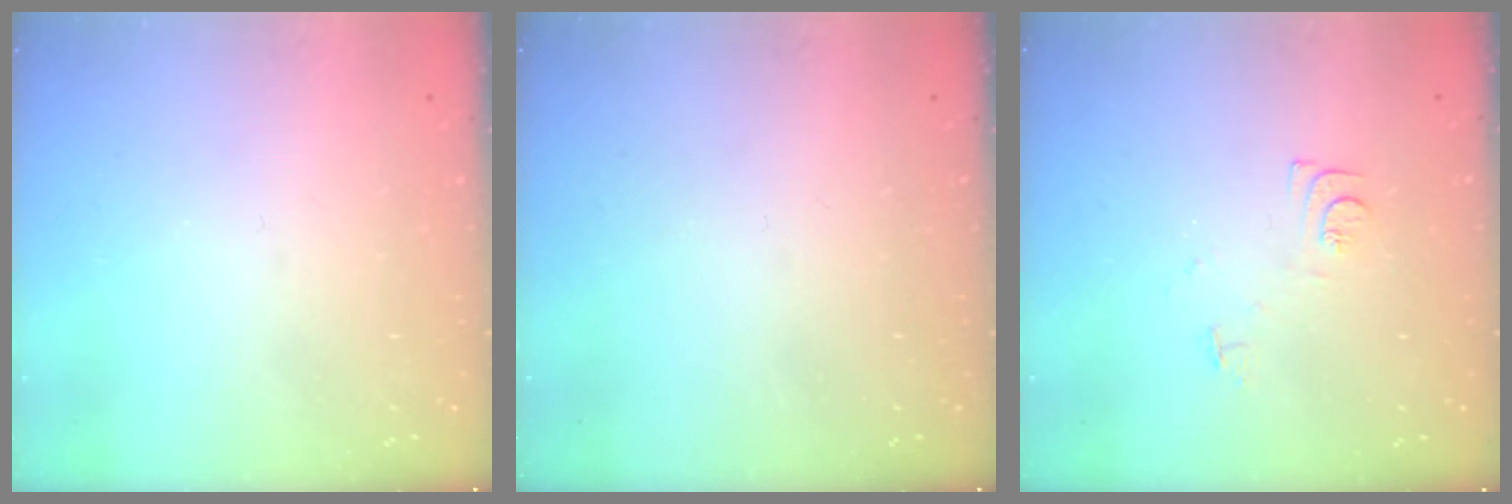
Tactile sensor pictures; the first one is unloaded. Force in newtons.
{"total": 0.0}
{"total": 6.4, "press": 6.4, "slide": 0.7}